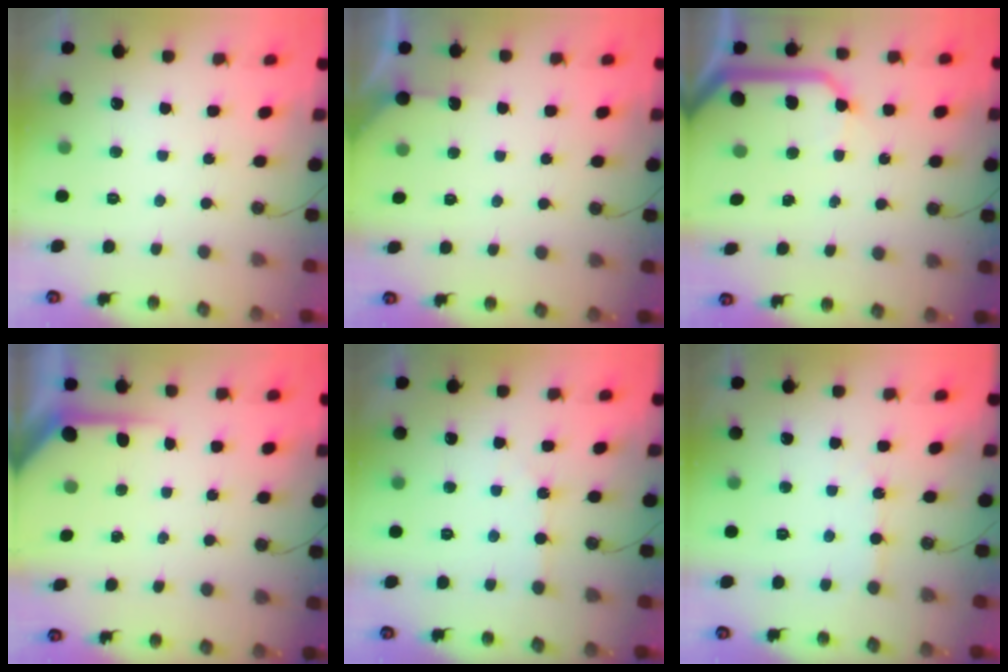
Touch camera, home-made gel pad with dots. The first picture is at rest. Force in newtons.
{"total": 2.3, "press": 2.3, "slide": 0.3}
{"total": 13.5, "press": 13.4, "slide": 1.7}
{"total": 5.1, "press": 5.1, "slide": 0.5}
{"total": 2.3, "press": 2.3, "slide": 0.4}
{"total": 3.2, "press": 3.2, "slide": 0.4}